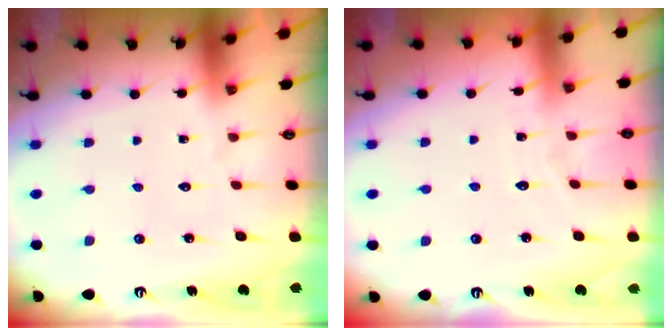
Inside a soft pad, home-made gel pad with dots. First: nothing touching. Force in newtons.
{"total": 3.1, "press": 3.1, "slide": 0.1}